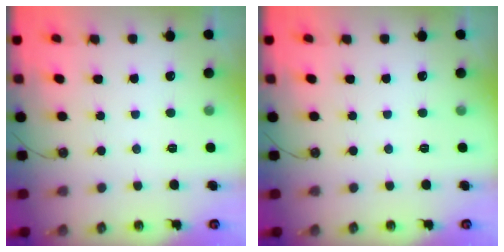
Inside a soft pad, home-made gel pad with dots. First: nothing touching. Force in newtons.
{"total": 0.0}